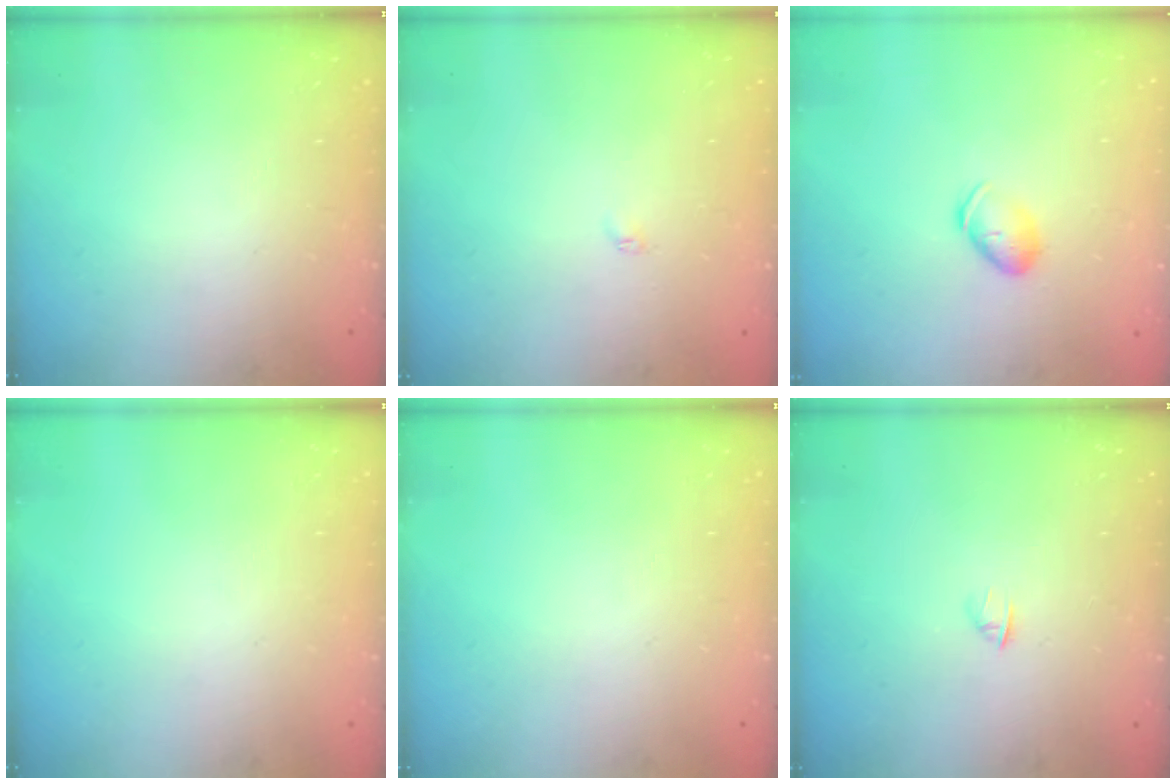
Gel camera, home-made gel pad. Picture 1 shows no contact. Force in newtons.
{"total": 2.0, "press": 1.9, "slide": 0.4}
{"total": 6.5, "press": 6.5, "slide": 0.9}
{"total": 0.0}
{"total": 0.0}
{"total": 1.6, "press": 1.5, "slide": 0.4}